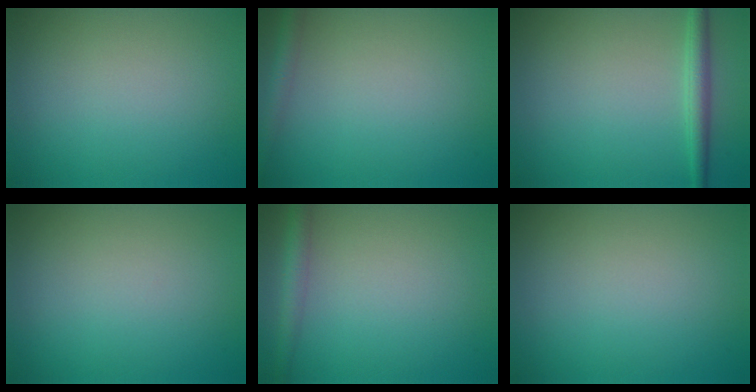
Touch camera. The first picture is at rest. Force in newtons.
{"total": 1.8, "press": 1.8, "slide": 0.1}
{"total": 2.2, "press": 2.2, "slide": 0.1}
{"total": 0.0}
{"total": 2.2, "press": 2.2, "slide": 0.1}
{"total": 0.0}